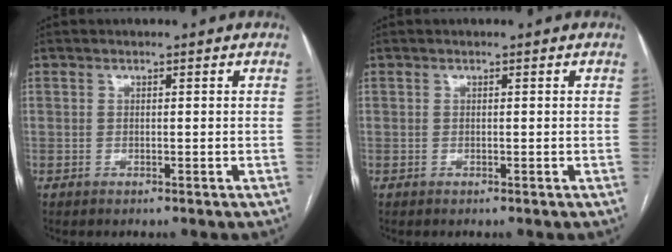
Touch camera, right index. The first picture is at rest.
{"total": 0.0}